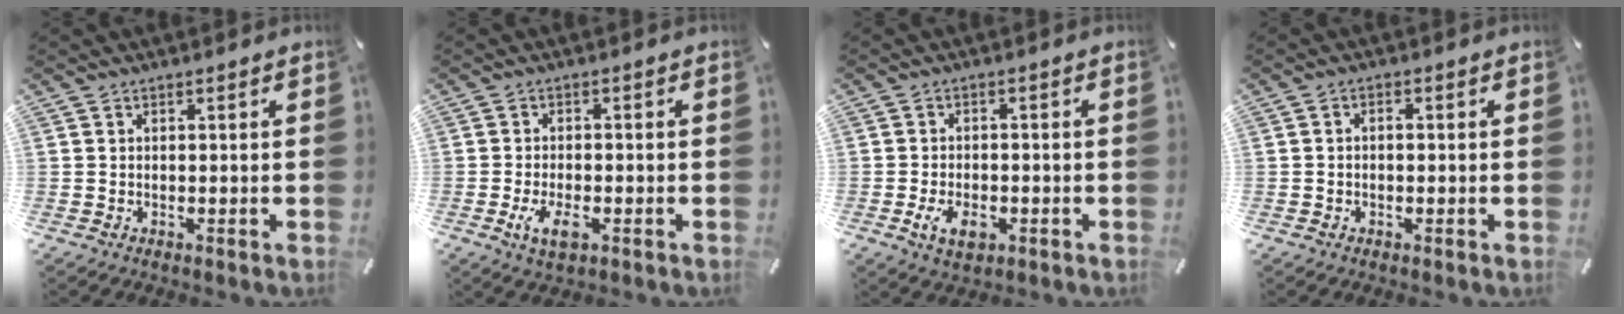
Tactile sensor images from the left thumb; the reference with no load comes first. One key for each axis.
{"total": 5.2, "fx": -2.0, "fy": 2.5, "fz": 4.1, "tx": -0.092, "ty": 0.000, "tz": -0.038}
{"total": 5.3, "fx": -2.0, "fy": 3.2, "fz": 3.7, "tx": -0.071, "ty": 0.001, "tz": -0.039}
{"total": 1.2, "fx": -0.3, "fy": 0.8, "fz": 0.9, "tx": -0.017, "ty": 0.004, "tz": -0.008}